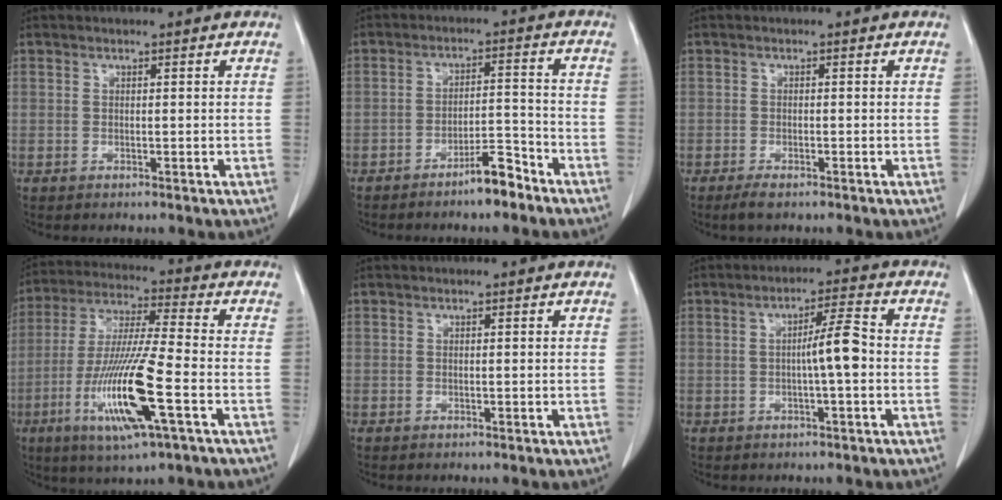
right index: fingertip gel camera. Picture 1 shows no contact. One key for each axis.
{"total": 5.4, "fx": -4.3, "fy": 0.9, "fz": 3.3, "tx": -0.048, "ty": 0.004, "tz": -0.073}
{"total": 2.0, "fx": -1.5, "fy": 0.4, "fz": 1.2, "tx": -0.030, "ty": -0.006, "tz": -0.026}
{"total": 15.8, "fx": -5.5, "fy": 0.6, "fz": 14.8, "tx": -0.302, "ty": -0.023, "tz": -0.102}
{"total": 0.0}
{"total": 5.1, "fx": -0.5, "fy": 0.1, "fz": 5.1, "tx": -0.080, "ty": 0.010, "tz": -0.009}